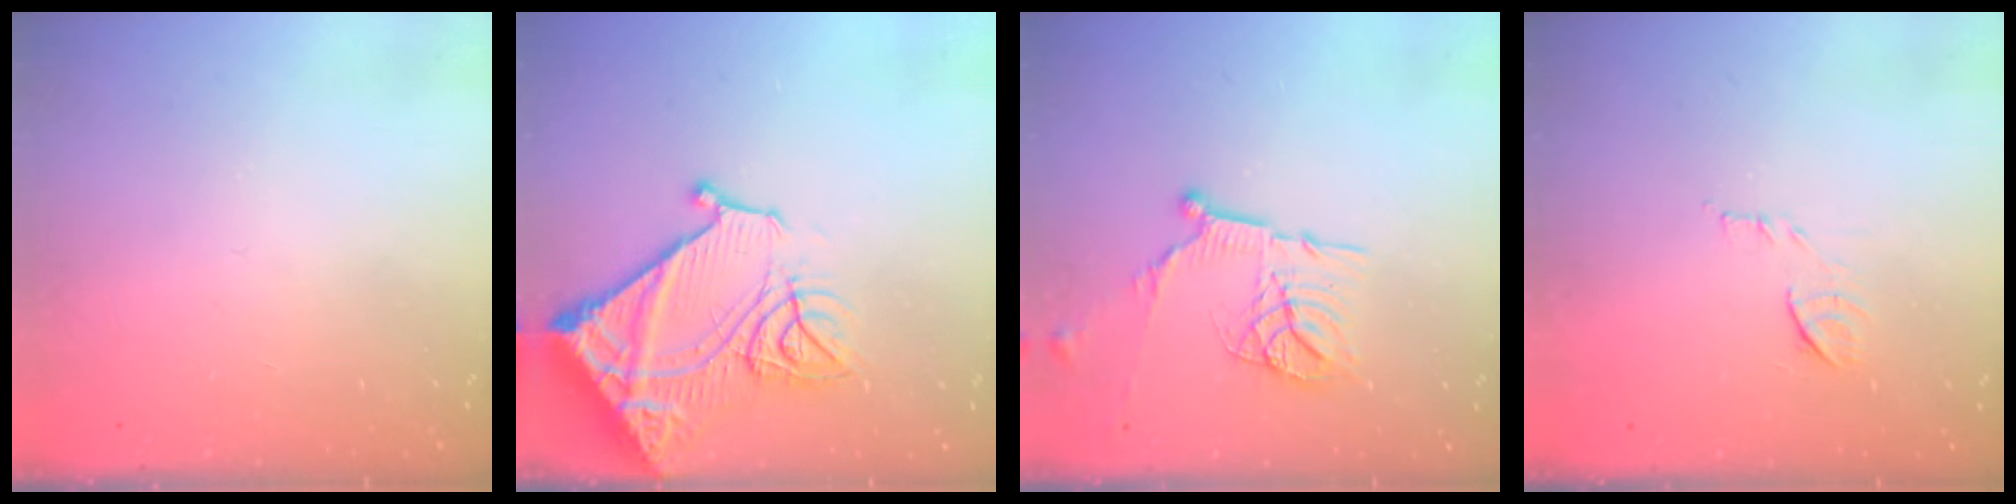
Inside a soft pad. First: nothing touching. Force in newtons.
{"total": 22.0, "press": 21.8, "slide": 2.5}
{"total": 14.7, "press": 14.7, "slide": 1.6}
{"total": 7.8, "press": 7.7, "slide": 0.7}